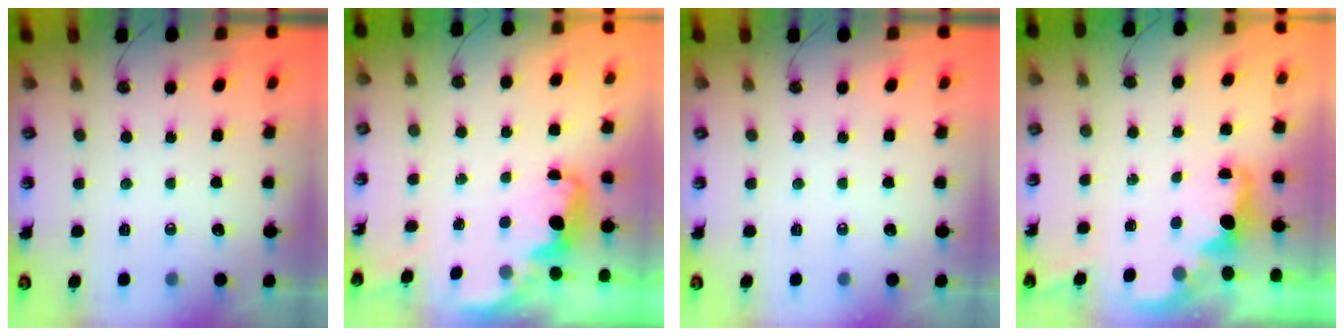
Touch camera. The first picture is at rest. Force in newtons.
{"total": 2.3, "press": 2.3, "slide": 0.5}
{"total": 0.0}
{"total": 2.1, "press": 2.0, "slide": 0.8}